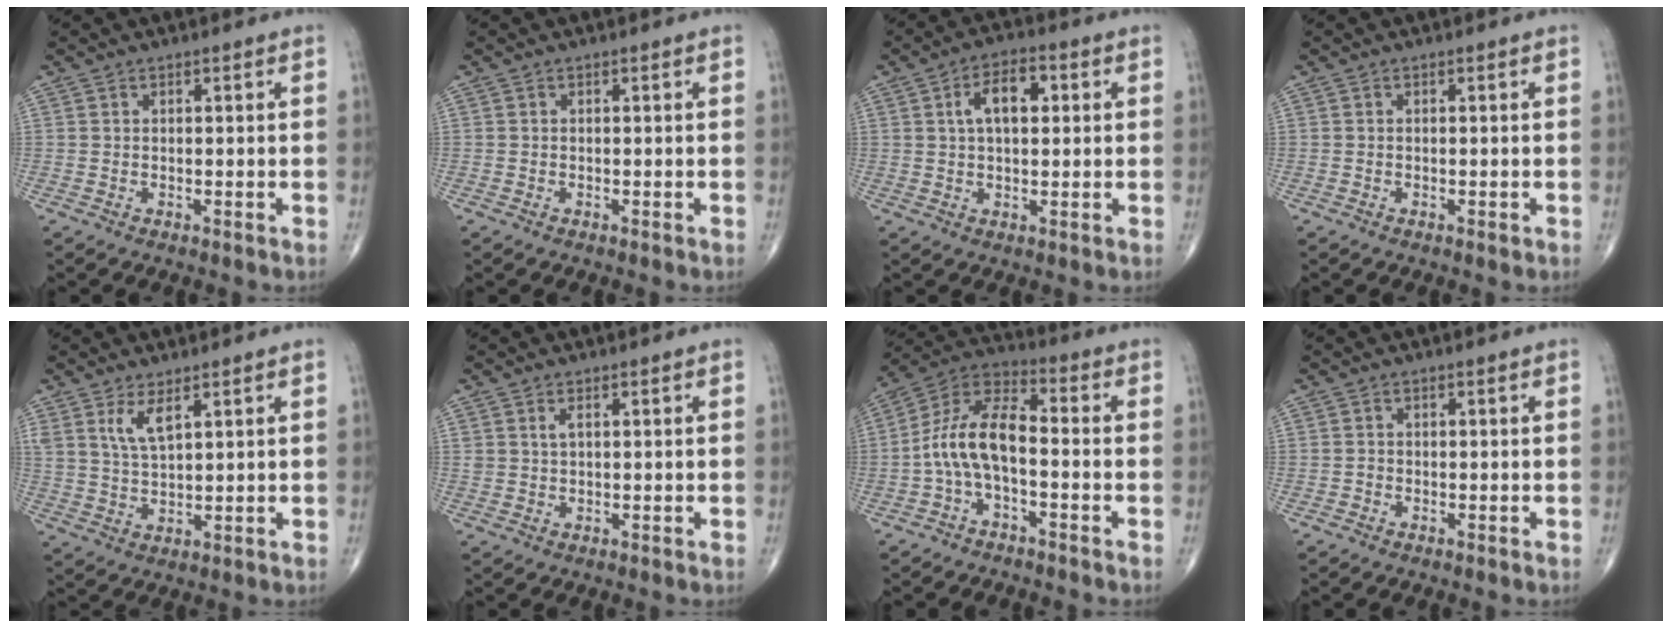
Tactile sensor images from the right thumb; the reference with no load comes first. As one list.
[{"total": 0.0}, {"total": 7.7, "force": [1.8, 4.0, 6.3], "torque": [-0.099, 0.013, 0.027]}, {"total": 0.5, "force": [-0.3, 0.2, 0.4], "torque": [-0.008, -0.002, -0.005]}, {"total": 5.0, "force": [2.7, 1.8, 3.8], "torque": [-0.074, -0.016, 0.062]}, {"total": 1.7, "force": [0.7, 0.9, 1.2], "torque": [-0.023, 0.000, 0.015]}, {"total": 10.9, "force": [-2.2, 5.1, 9.4], "torque": [-0.182, 0.047, -0.053]}, {"total": 0.6, "force": [-0.4, 0.5, 0.1], "torque": [0.001, 0.002, -0.010]}]